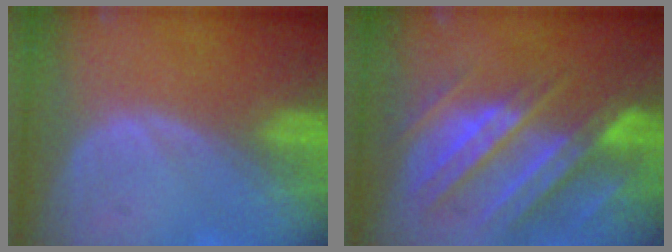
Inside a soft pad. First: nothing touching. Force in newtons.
{"total": 11.0, "press": 9.8, "slide": 5.0}